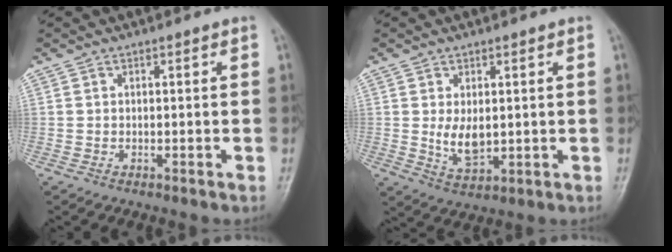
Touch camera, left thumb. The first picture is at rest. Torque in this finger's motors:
{"motor_torque": [0.40, 0.51, 0.64, -0.06, 0.03]}